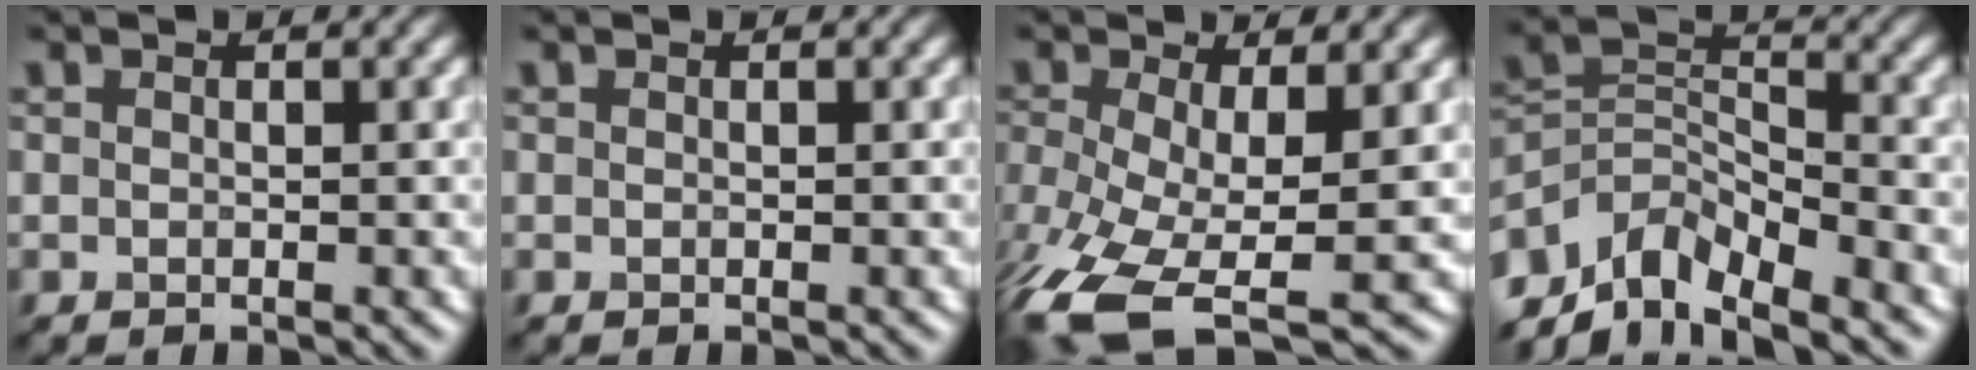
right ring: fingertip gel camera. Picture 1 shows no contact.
{"total": 0.0}
{"total": 10.8, "force": [-4.8, 4.2, 8.6], "torque": [-0.197, -0.039, -0.087]}
{"total": 7.5, "force": [-5.7, 3.2, 3.7], "torque": [-0.055, -0.003, -0.119]}